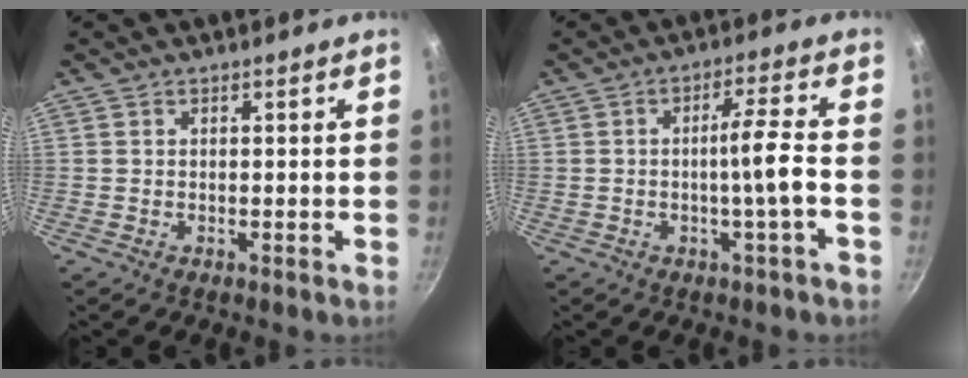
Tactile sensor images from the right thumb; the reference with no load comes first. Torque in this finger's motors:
{"motor_torque": [2.48, 2.46, 2.04, -0.73, 0.91]}